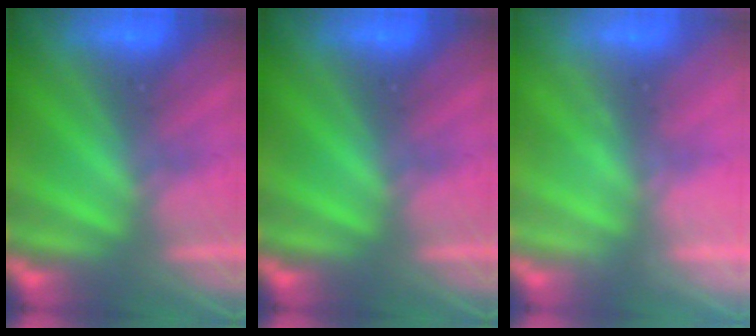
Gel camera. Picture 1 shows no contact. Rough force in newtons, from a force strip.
{"total": 0.0}
{"total": 2.0}